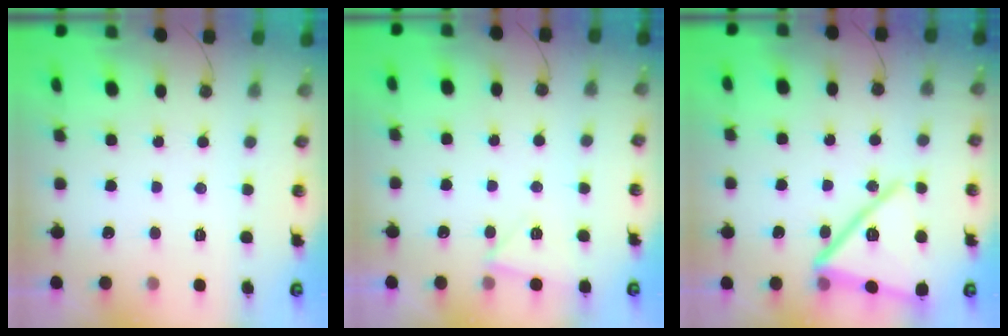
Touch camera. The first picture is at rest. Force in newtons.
{"total": 4.8, "press": 4.3, "slide": 2.1}
{"total": 18.5, "press": 17.3, "slide": 6.7}